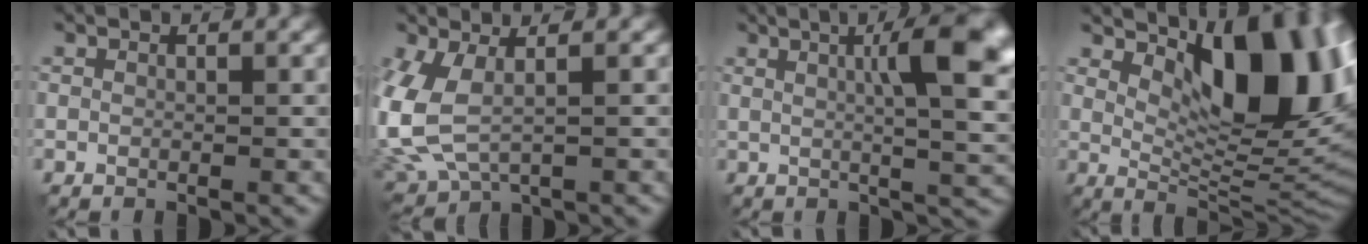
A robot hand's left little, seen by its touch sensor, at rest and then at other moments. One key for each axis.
{"total": 6.6, "fx": -0.2, "fy": 3.7, "fz": 5.5, "tx": -0.148, "ty": -0.009, "tz": -0.004}
{"total": 9.2, "fx": 2.2, "fy": 2.2, "fz": 8.7, "tx": -0.100, "ty": 0.016, "tz": 0.033}
{"total": 12.4, "fx": 4.6, "fy": 5.1, "fz": 10.3, "tx": -0.139, "ty": 0.000, "tz": 0.082}